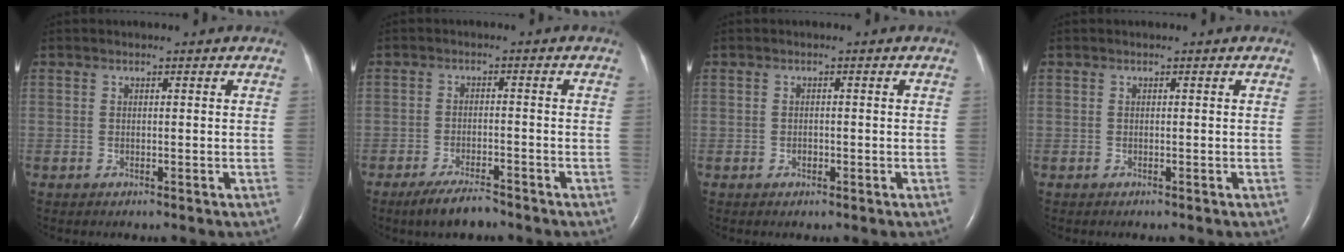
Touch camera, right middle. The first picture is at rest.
{"total": 5.1, "force": [-4.2, 1.1, 2.8], "torque": [-0.060, -0.008, -0.074]}
{"total": 0.8, "force": [-0.4, 0.6, 0.3], "torque": [-0.004, 0.003, -0.006]}
{"total": 0.0}